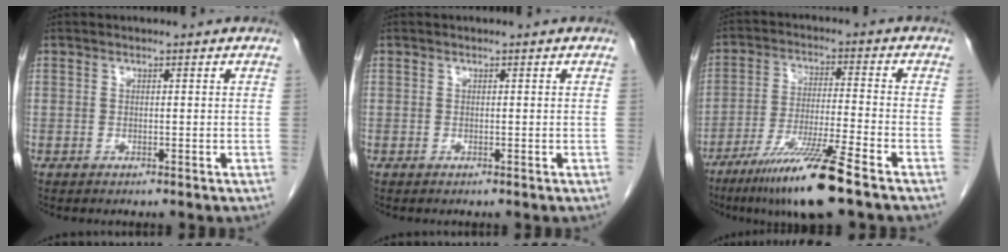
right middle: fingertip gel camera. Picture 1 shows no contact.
{"total": 0.0}
{"total": 11.9, "force": [-8.0, -0.8, 8.8], "torque": [-0.170, -0.039, -0.144]}